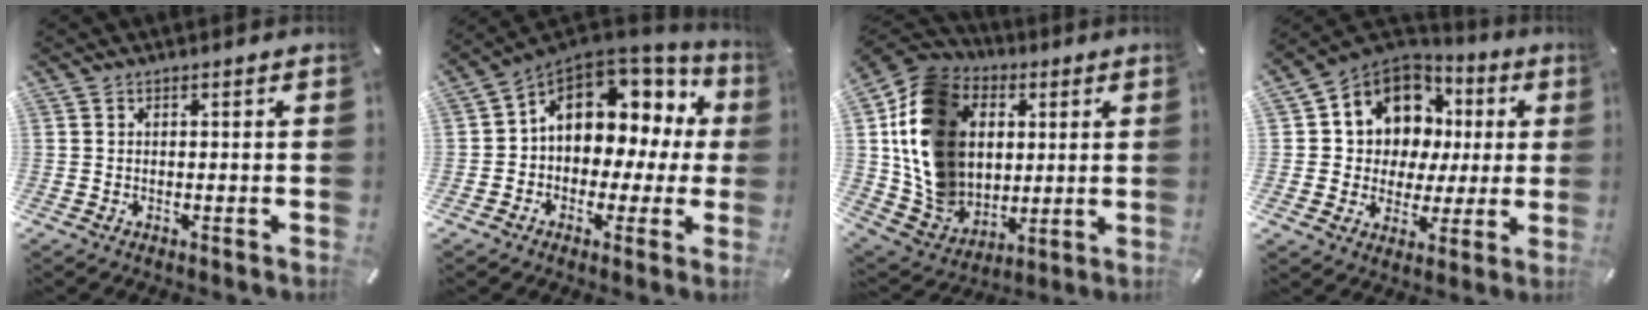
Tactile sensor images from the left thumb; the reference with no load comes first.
{"total": 10.8, "force": [3.7, 8.4, 5.7], "torque": [-0.091, -0.023, 0.068]}
{"total": 18.2, "force": [2.8, 15.8, 8.5], "torque": [-0.186, -0.008, 0.060]}
{"total": 10.6, "force": [4.0, 9.5, 2.5], "torque": [-0.059, -0.036, 0.083]}